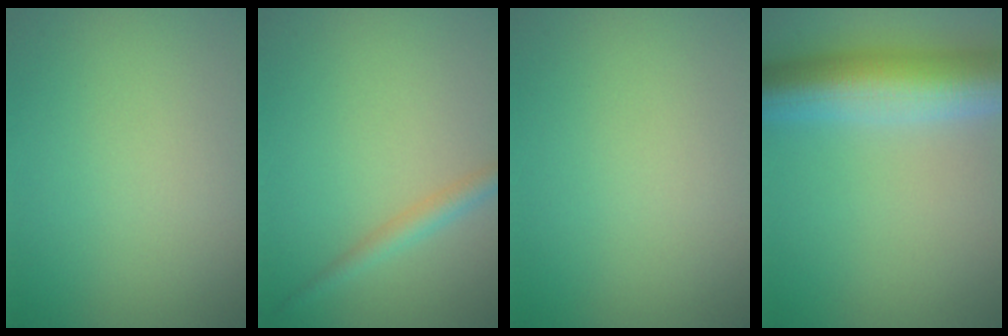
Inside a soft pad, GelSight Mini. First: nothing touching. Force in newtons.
{"total": 1.9, "press": 1.9, "slide": 0.0}
{"total": 0.0}
{"total": 9.3, "press": 9.3, "slide": 0.2}